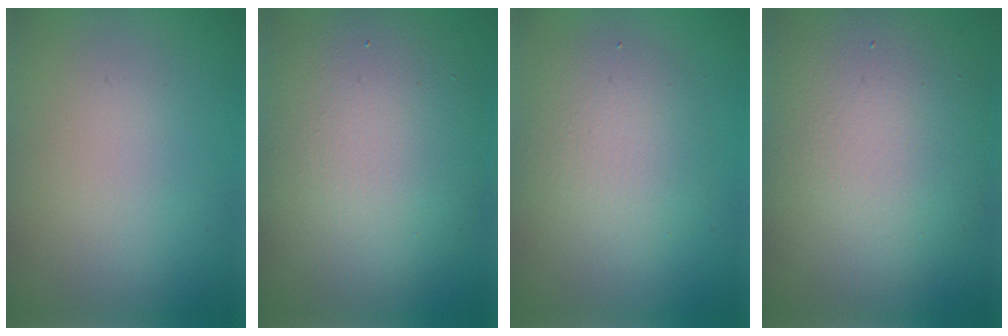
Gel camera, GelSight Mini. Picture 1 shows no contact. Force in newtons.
{"total": 9.5, "press": 9.5, "slide": 0.3}
{"total": 3.7, "press": 3.6, "slide": 0.3}
{"total": 9.6, "press": 9.5, "slide": 0.9}